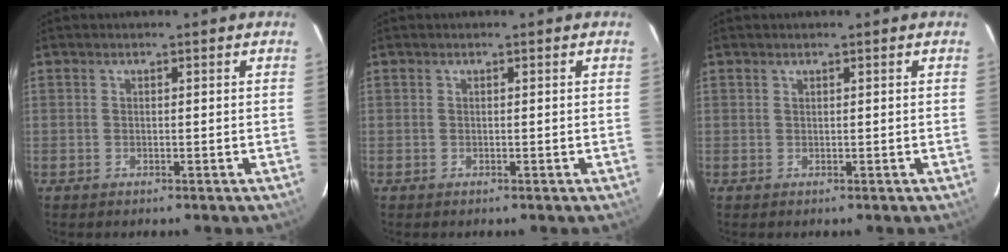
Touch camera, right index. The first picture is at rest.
{"total": 0.0}
{"total": 0.0}